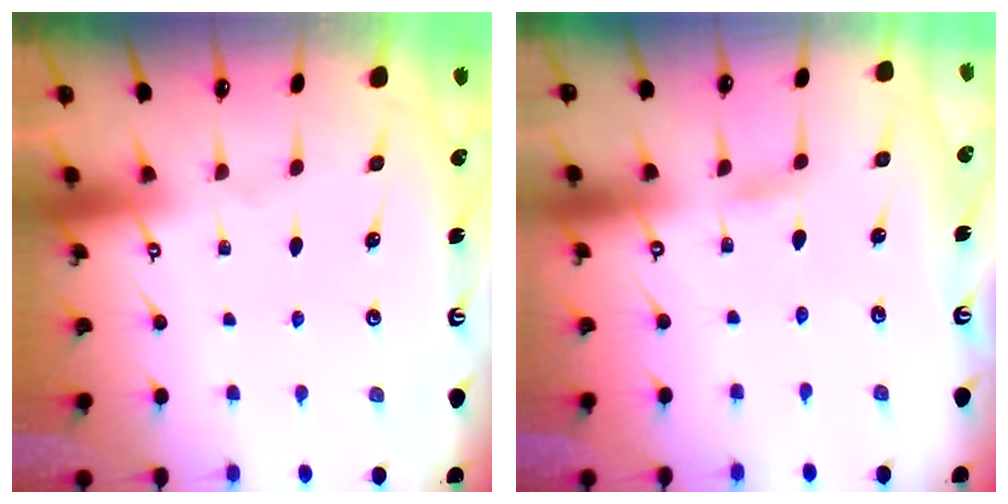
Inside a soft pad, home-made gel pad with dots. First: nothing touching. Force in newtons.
{"total": 1.7, "press": 1.7, "slide": 0.1}